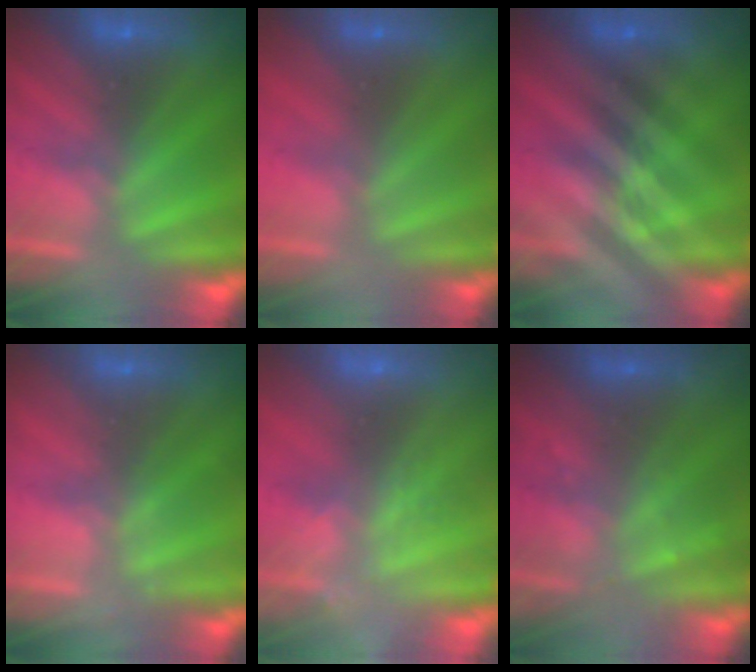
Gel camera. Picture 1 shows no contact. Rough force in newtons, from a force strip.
{"total": 2.9}
{"total": 2.4}
{"total": 2.2}
{"total": 2.2}
{"total": 2.3}